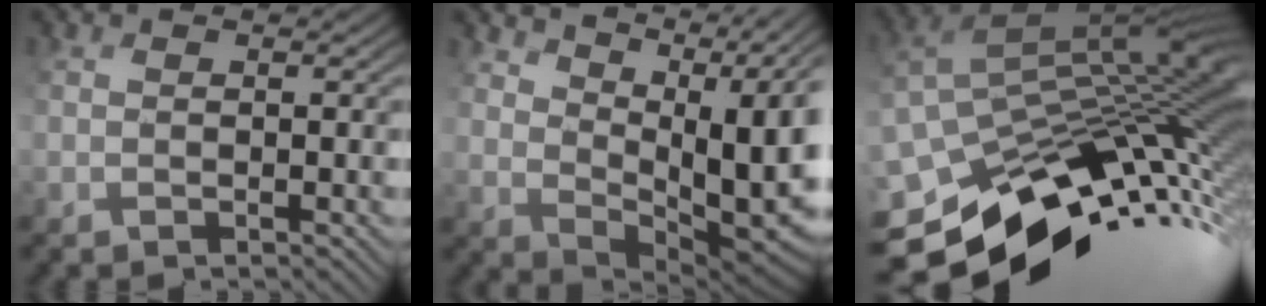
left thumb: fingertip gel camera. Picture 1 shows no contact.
{"total": 10.1, "force": [6.0, 4.1, 7.0], "torque": [-0.121, 0.001, 0.100]}
{"total": 12.1, "force": [-6.4, 7.1, 7.4], "torque": [-0.169, -0.020, -0.101]}